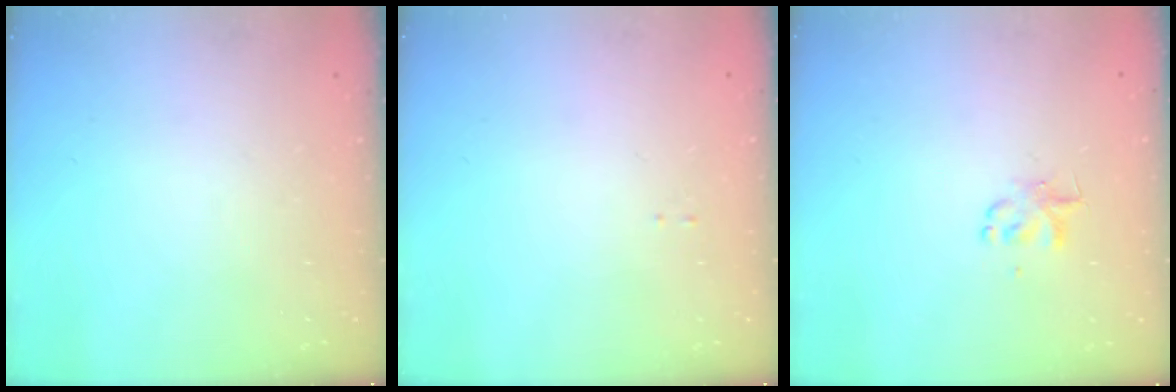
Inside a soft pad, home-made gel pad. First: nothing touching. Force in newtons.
{"total": 0.0}
{"total": 2.6, "press": 2.6, "slide": 0.3}